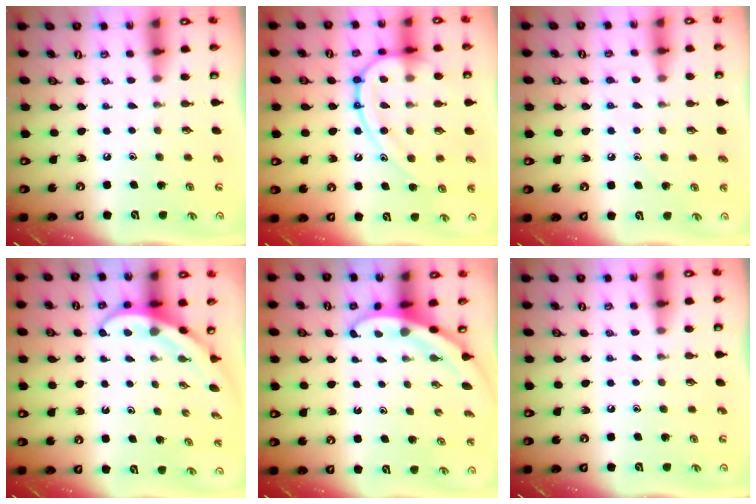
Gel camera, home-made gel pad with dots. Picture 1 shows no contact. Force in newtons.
{"total": 16.0, "press": 16.0, "slide": 1.5}
{"total": 4.9, "press": 4.9, "slide": 0.8}
{"total": 3.9, "press": 3.9, "slide": 0.4}
{"total": 3.2, "press": 3.2, "slide": 0.2}
{"total": 0.0}